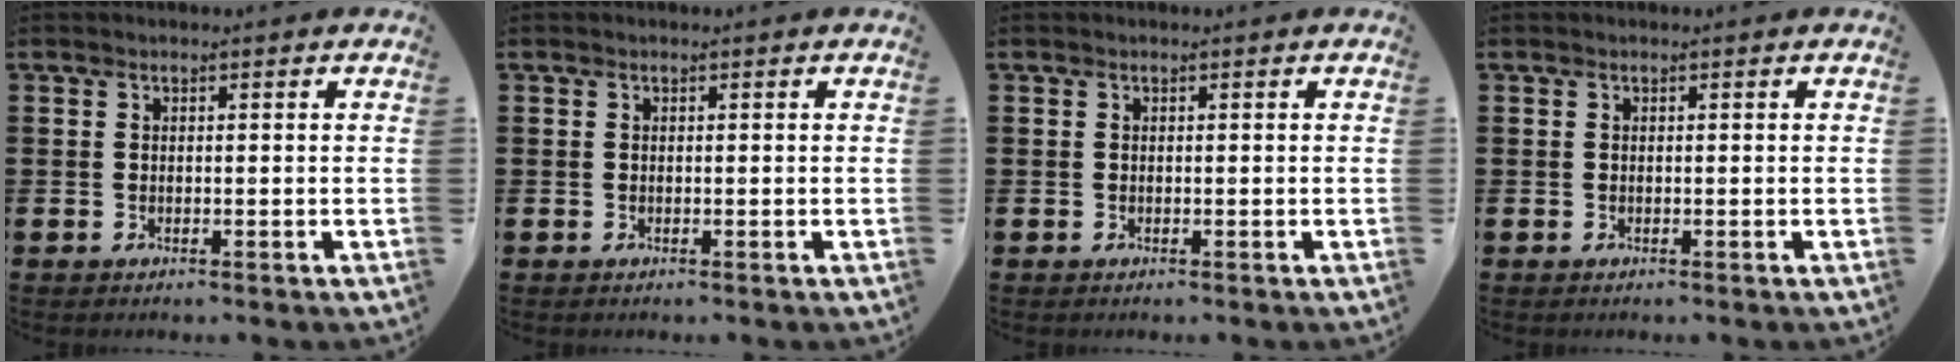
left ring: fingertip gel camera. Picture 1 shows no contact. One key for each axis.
{"total": 0.0}
{"total": 0.0}
{"total": 0.0}